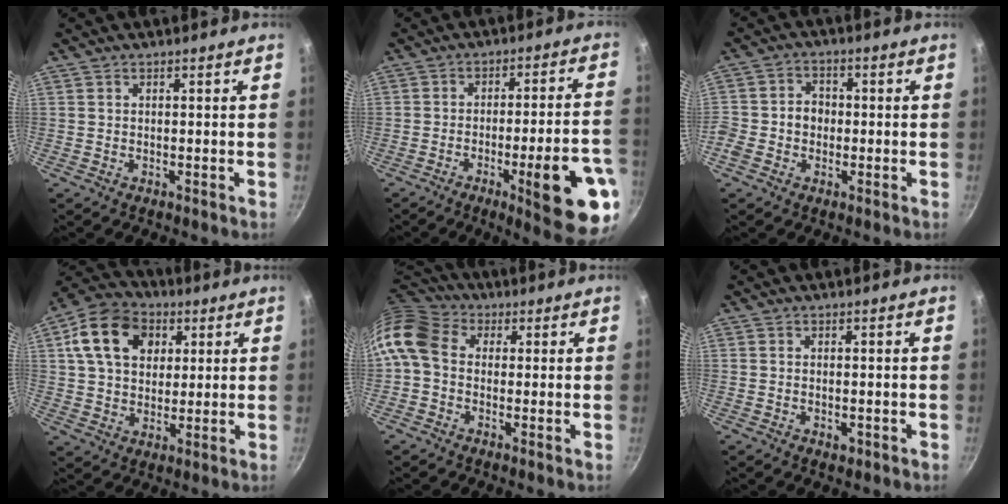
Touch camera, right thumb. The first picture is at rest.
{"total": 17.6, "force": [-7.0, 3.1, 15.8], "torque": [-0.189, 0.030, -0.091]}
{"total": 6.2, "force": [-1.3, 5.3, 2.9], "torque": [-0.033, 0.020, -0.037]}
{"total": 14.8, "force": [4.8, 11.0, 8.7], "torque": [-0.129, 0.007, 0.070]}
{"total": 10.3, "force": [0.3, 8.1, 6.3], "torque": [-0.115, 0.024, -0.015]}
{"total": 1.5, "force": [-0.6, 0.9, 1.1], "torque": [-0.016, 0.000, -0.010]}